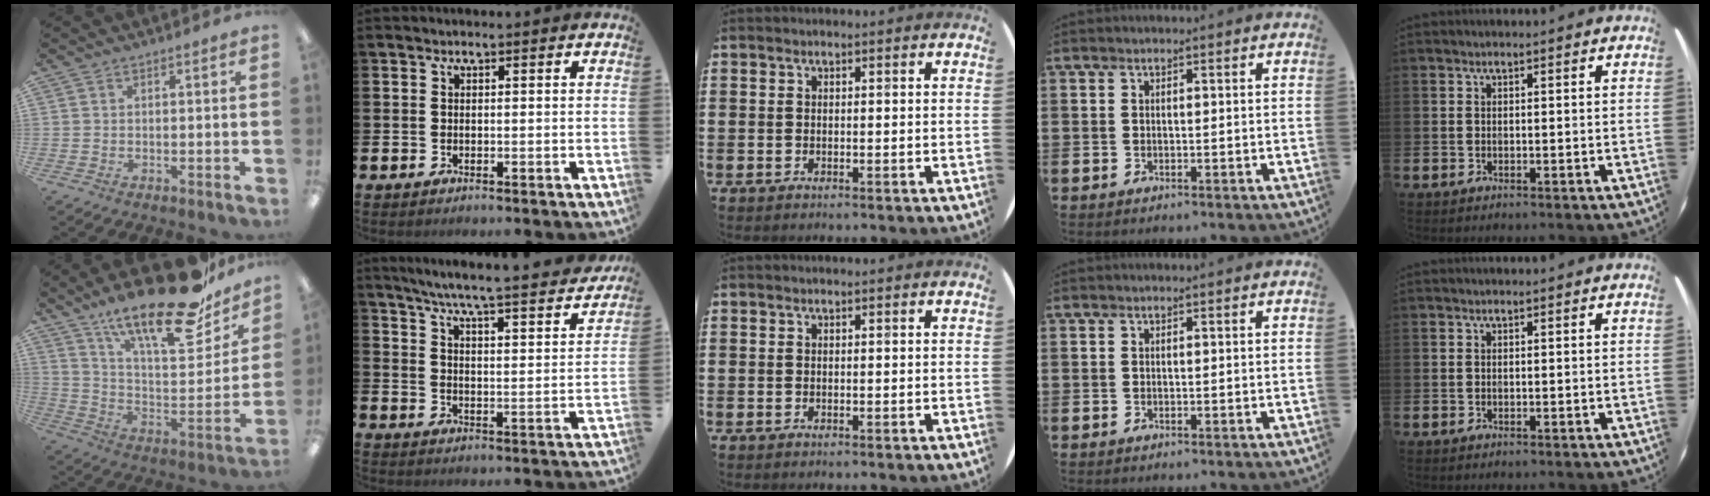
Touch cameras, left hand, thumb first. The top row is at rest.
{"thumb": {"total": 25.6, "force": [18.7, 7.6, 15.7], "torque": [-0.238, -0.120, 0.306]}, "index": {"total": 6.6, "force": [6.1, -0.1, 2.5], "torque": [-0.065, -0.052, 0.102]}}